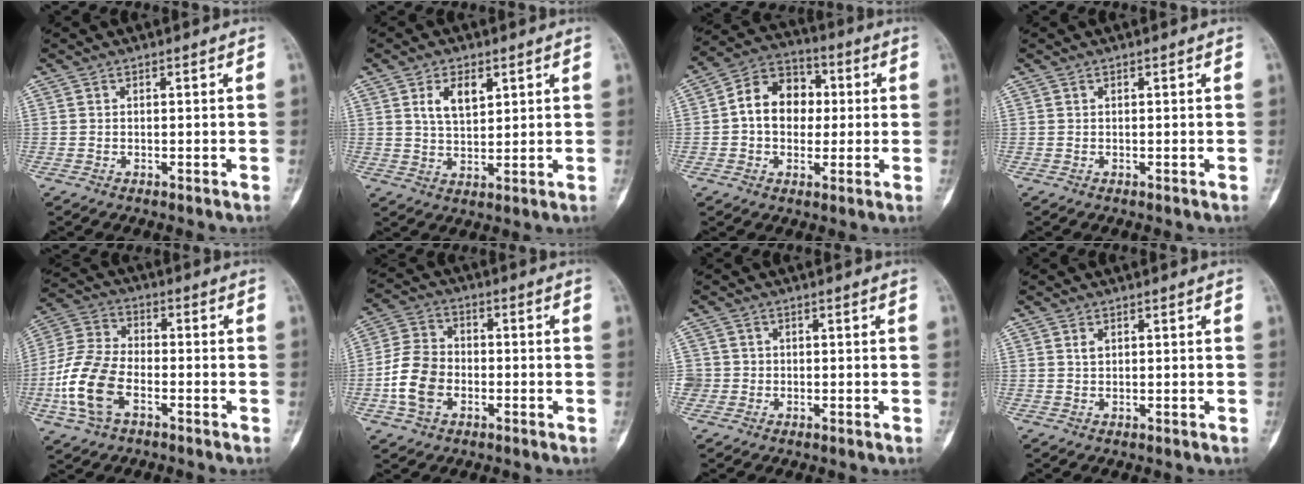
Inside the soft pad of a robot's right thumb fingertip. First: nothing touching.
{"total": 6.2, "force": [2.6, 3.4, 4.5], "torque": [-0.068, -0.014, 0.051]}
{"total": 11.9, "force": [0.7, 9.2, 7.5], "torque": [-0.085, 0.027, 0.002]}
{"total": 0.0}
{"total": 13.2, "force": [-4.3, 7.8, 9.8], "torque": [-0.213, 0.019, -0.089]}
{"total": 9.8, "force": [-2.6, 7.2, 6.1], "torque": [-0.113, 0.020, -0.056]}
{"total": 2.8, "force": [-0.3, 2.8, 0.0], "torque": [0.021, 0.009, -0.008]}
{"total": 1.2, "force": [0.5, 0.8, 0.7], "torque": [-0.011, 0.000, 0.010]}